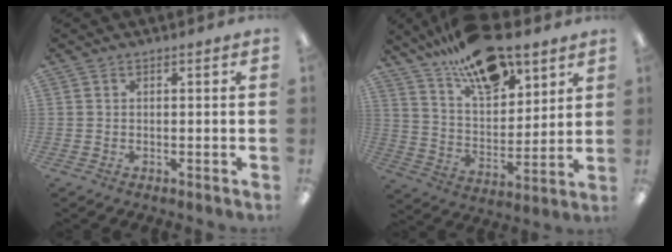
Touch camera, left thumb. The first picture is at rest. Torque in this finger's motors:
{"motor_torque": [1.72, 1.45, 1.45, -1.32, 0.14]}